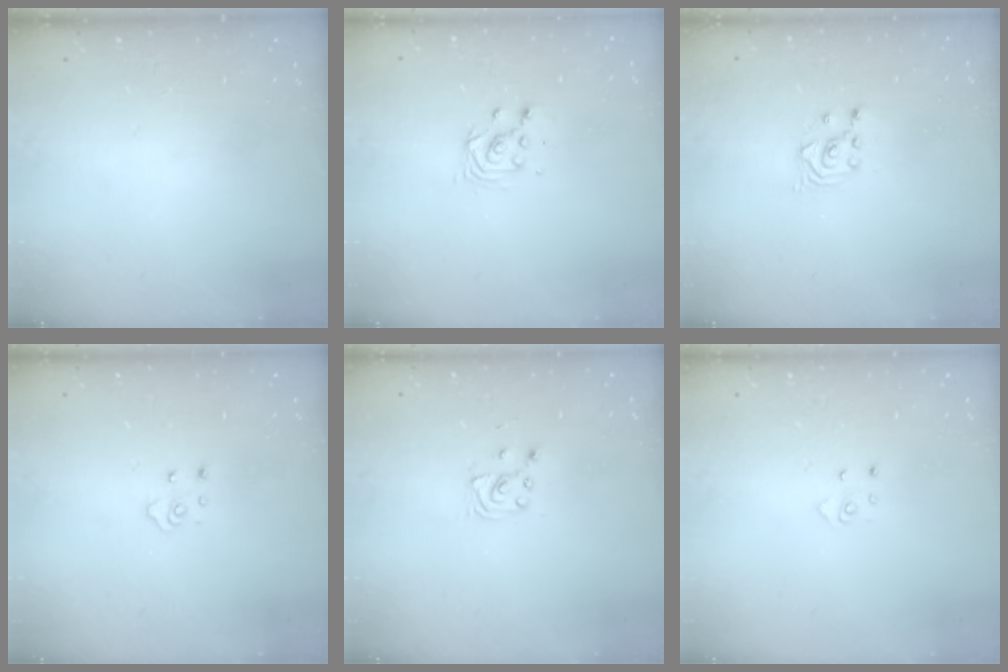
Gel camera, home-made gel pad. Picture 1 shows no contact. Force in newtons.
{"total": 3.9, "press": 3.9, "slide": 0.3}
{"total": 2.5, "press": 2.5, "slide": 0.3}
{"total": 4.1, "press": 4.0, "slide": 0.5}
{"total": 4.4, "press": 4.4, "slide": 0.5}
{"total": 2.6, "press": 2.6, "slide": 0.3}